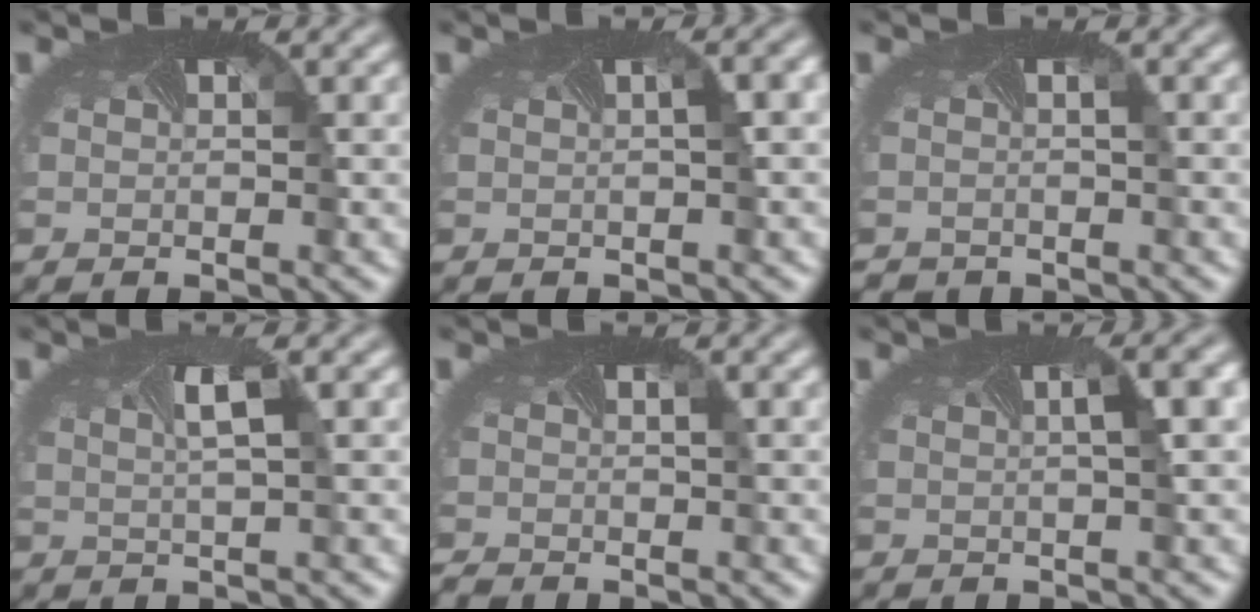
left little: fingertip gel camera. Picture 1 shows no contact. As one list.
[{"total": 3.6, "force": [0.9, 1.3, 3.3], "torque": [-0.017, 0.027, -0.001]}, {"total": 1.6, "force": [-1.4, 0.7, 0.4], "torque": [0.007, -0.010, -0.019]}, {"total": 1.7, "force": [0.3, 0.0, 1.6], "torque": [-0.027, 0.000, 0.005]}, {"total": 1.5, "force": [-1.3, 0.0, 0.8], "torque": [-0.017, -0.011, -0.025]}, {"total": 4.2, "force": [1.0, 1.1, 3.9], "torque": [-0.023, 0.018, 0.007]}]